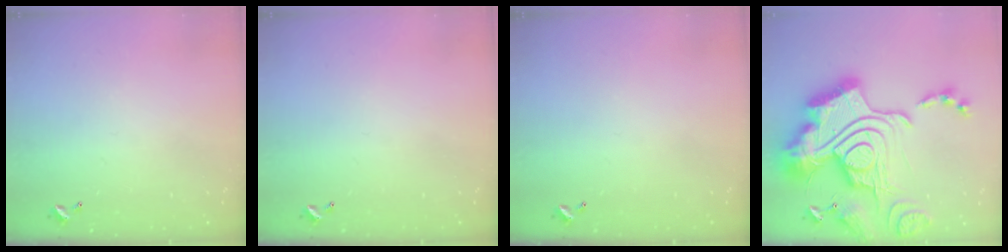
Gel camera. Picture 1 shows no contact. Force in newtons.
{"total": 0.0}
{"total": 0.0}
{"total": 4.8, "press": 4.1, "slide": 2.6}